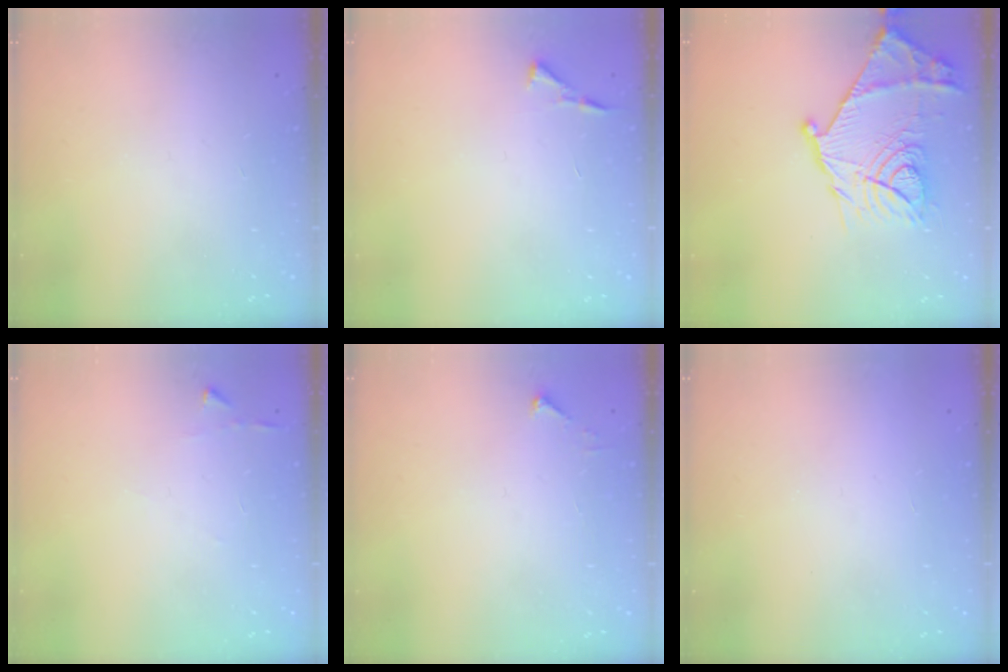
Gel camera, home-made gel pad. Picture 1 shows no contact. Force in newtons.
{"total": 3.5, "press": 3.4, "slide": 0.5}
{"total": 23.5, "press": 23.5, "slide": 1.5}
{"total": 2.9, "press": 2.9, "slide": 0.3}
{"total": 2.5, "press": 2.5, "slide": 0.3}
{"total": 1.7, "press": 1.6, "slide": 0.1}